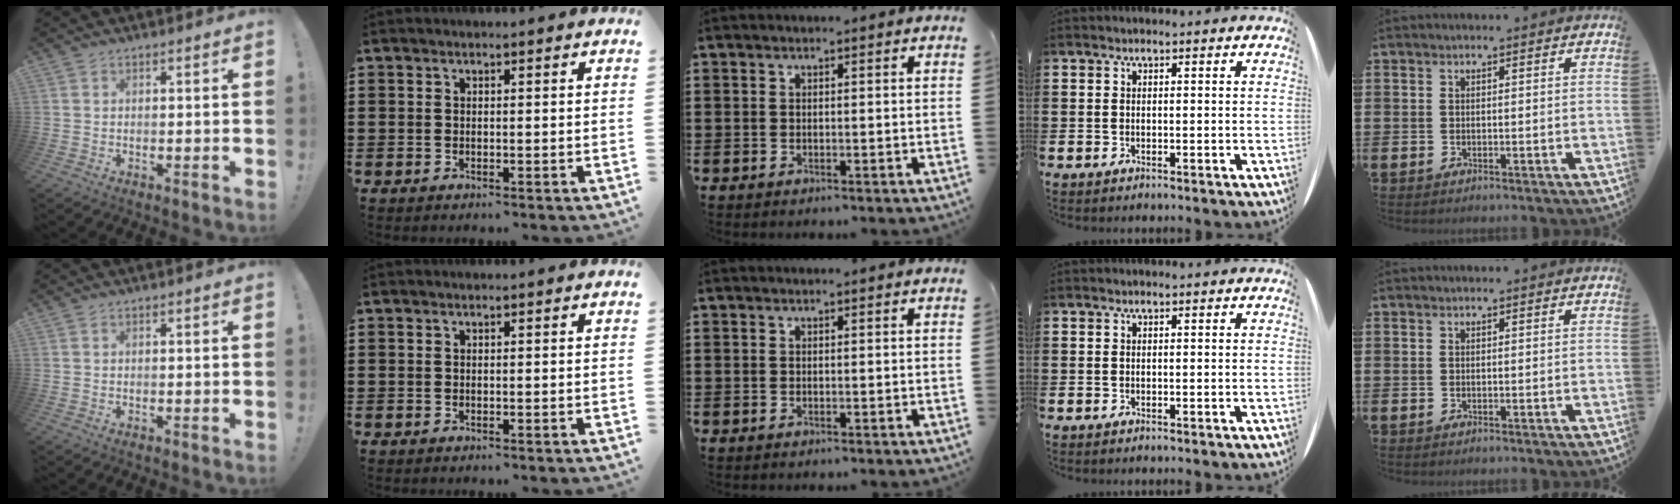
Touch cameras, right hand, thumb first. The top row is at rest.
{}